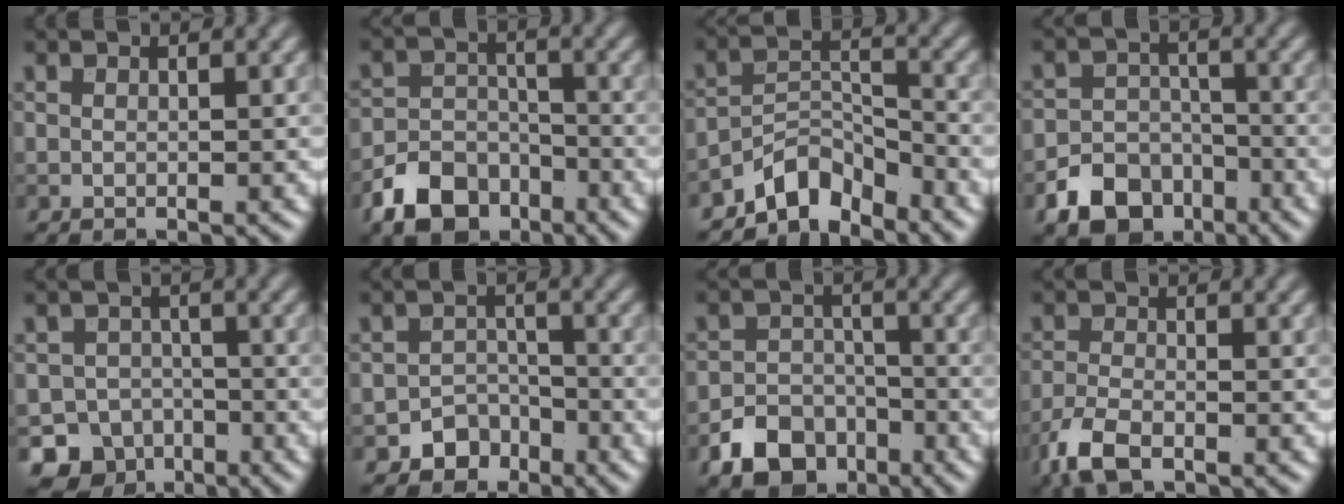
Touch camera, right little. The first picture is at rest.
{"total": 6.2, "force": [-3.8, 4.1, 2.6], "torque": [-0.044, -0.006, -0.073]}
{"total": 4.7, "force": [-4.0, 1.9, 1.5], "torque": [-0.013, 0.007, -0.083]}
{"total": 6.3, "force": [-3.7, 4.5, 2.3], "torque": [-0.028, -0.007, -0.066]}
{"total": 6.8, "force": [-4.5, 5.1, 0.6], "torque": [0.014, -0.012, -0.073]}
{"total": 3.0, "force": [-2.0, 2.2, 0.4], "torque": [0.012, 0.008, -0.032]}
{"total": 5.7, "force": [-3.4, 4.0, 2.2], "torque": [-0.033, -0.008, -0.060]}
{"total": 3.9, "force": [-2.5, 1.6, 2.4], "torque": [-0.055, -0.009, -0.060]}